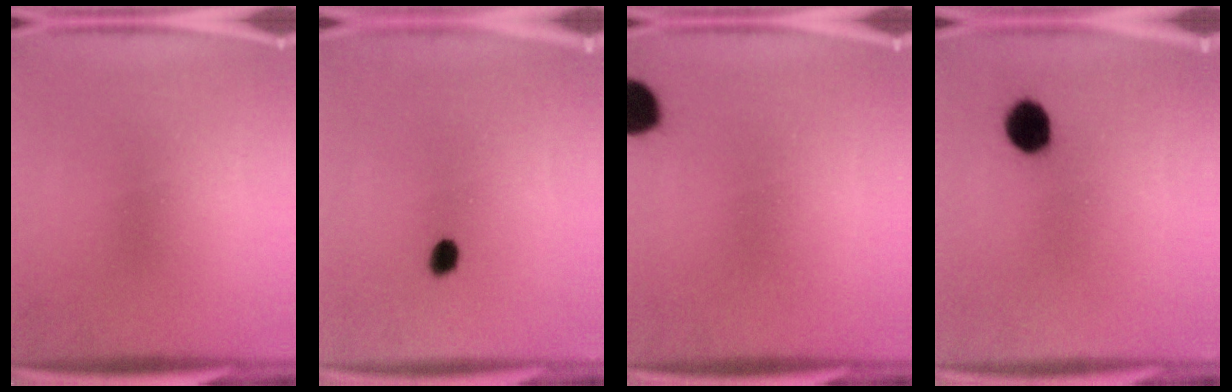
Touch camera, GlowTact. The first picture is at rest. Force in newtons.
{"total": 2.6}
{"total": 7.0}
{"total": 6.2}